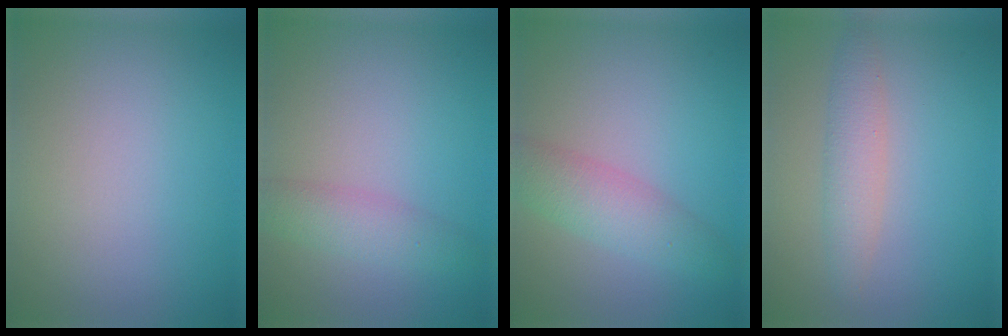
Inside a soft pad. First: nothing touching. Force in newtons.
{"total": 2.7, "press": 2.7, "slide": 0.0}
{"total": 3.7, "press": 3.7, "slide": 0.0}
{"total": 2.4, "press": 2.4, "slide": 0.1}